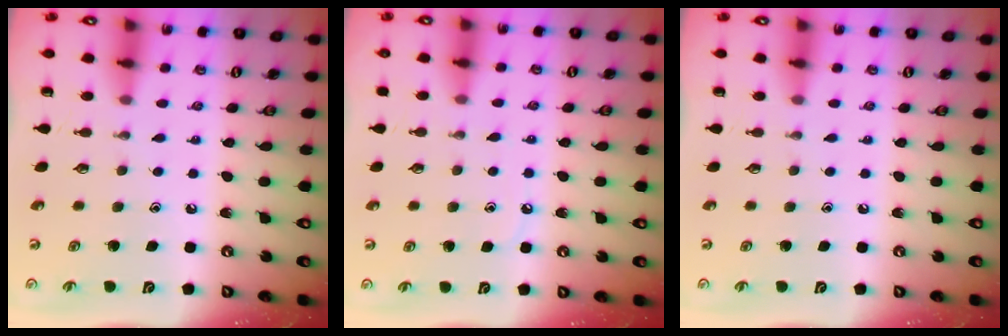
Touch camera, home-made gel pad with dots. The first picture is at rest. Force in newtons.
{"total": 7.5, "press": 7.5, "slide": 0.9}
{"total": 0.0}